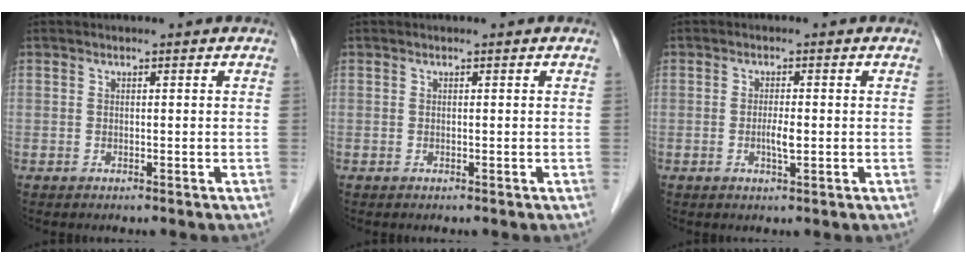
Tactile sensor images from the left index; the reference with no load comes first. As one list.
[{"total": 0.0}, {"total": 2.2, "force": [-0.5, 0.4, 2.1], "torque": [-0.041, -0.003, -0.009]}]